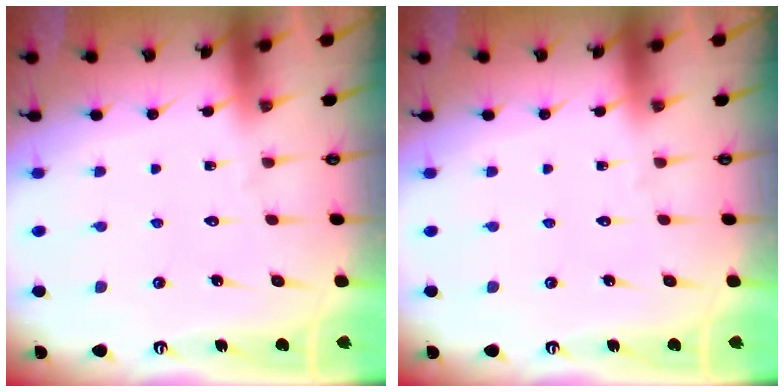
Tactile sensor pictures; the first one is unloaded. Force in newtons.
{"total": 0.0}